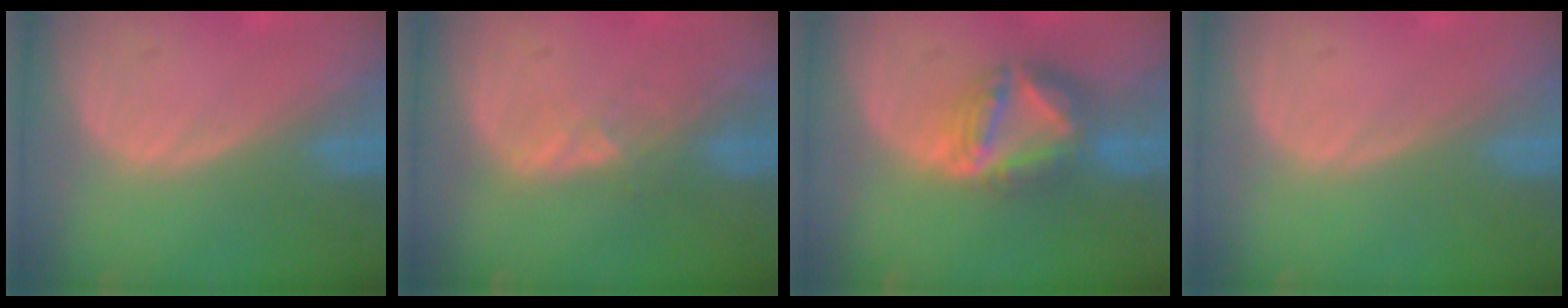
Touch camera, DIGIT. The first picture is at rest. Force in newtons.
{"total": 2.0, "press": 2.0, "slide": 0.3}
{"total": 7.7, "press": 6.8, "slide": 3.8}
{"total": 0.0}